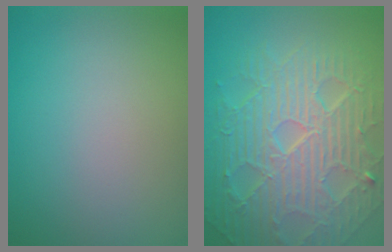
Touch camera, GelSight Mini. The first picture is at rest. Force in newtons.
{"total": 10.7, "press": 7.0, "slide": 8.1}